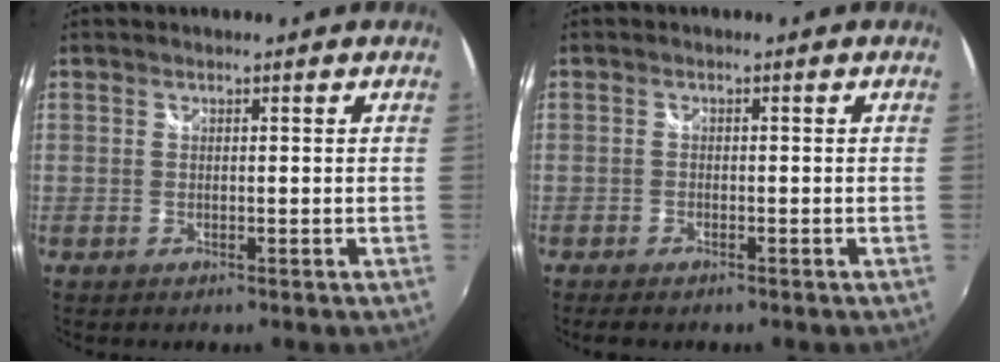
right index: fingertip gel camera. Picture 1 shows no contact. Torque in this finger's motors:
{"motor_torque": [0.19, -0.03, 0.01, -0.01]}